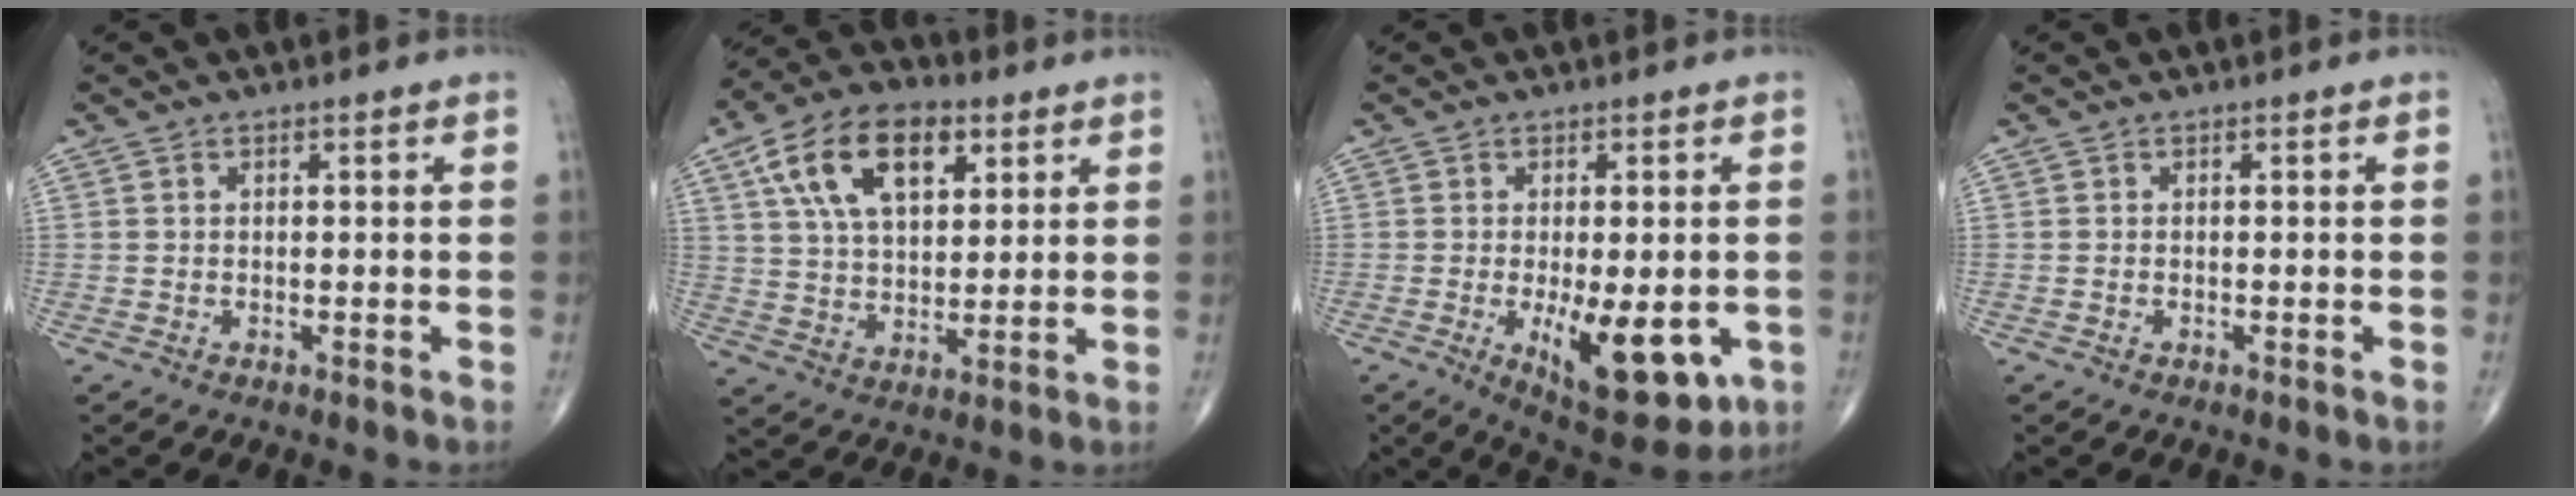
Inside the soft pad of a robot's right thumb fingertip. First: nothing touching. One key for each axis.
{"total": 15.8, "fx": 6.6, "fy": 8.9, "fz": 11.3, "tx": -0.173, "ty": -0.006, "tz": 0.115}
{"total": 13.8, "fx": -3.7, "fy": 5.7, "fz": 12.0, "tx": -0.155, "ty": -0.020, "tz": -0.038}
{"total": 0.0}